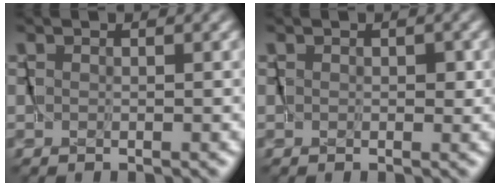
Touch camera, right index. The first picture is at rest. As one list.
[{"total": 0.6, "force": [0.1, 0.4, 0.5], "torque": [-0.008, 0.000, 0.000]}]